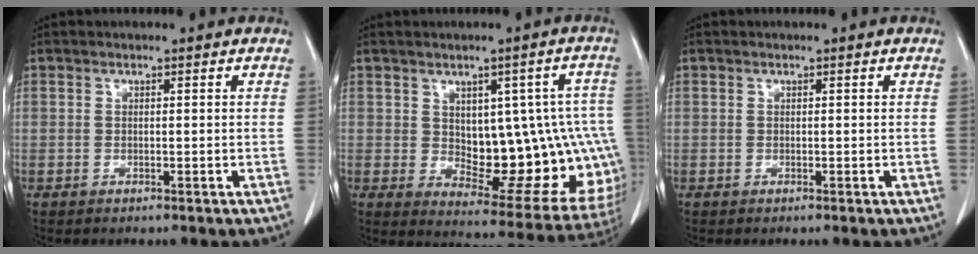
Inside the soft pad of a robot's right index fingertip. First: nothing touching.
{"total": 17.7, "force": [0.0, 7.7, 15.9], "torque": [-0.141, 0.025, 0.030]}
{"total": 0.0}